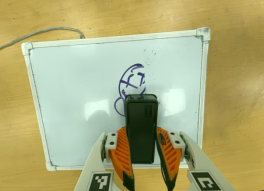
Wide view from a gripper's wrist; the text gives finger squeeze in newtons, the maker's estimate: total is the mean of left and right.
{"total": 7.3, "left": 5.8, "right": 8.9}